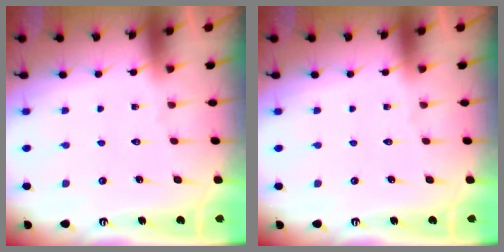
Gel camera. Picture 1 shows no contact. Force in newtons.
{"total": 0.0}